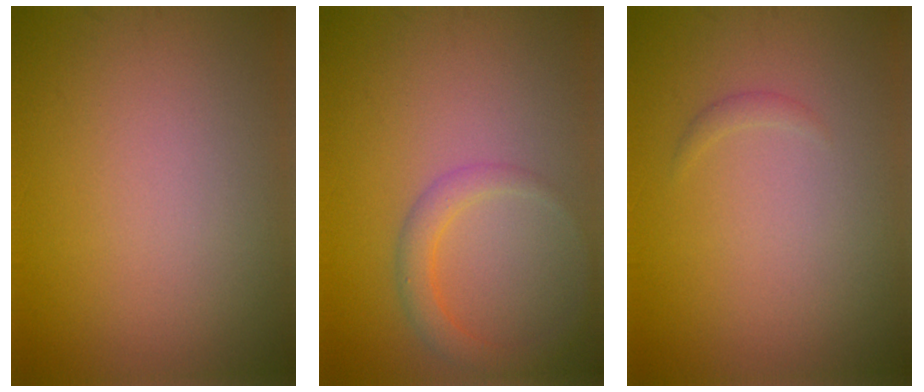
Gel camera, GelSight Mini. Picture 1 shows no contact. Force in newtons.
{"total": 2.4, "press": 2.4, "slide": 0.1}
{"total": 0.6, "press": 0.6, "slide": 0.1}